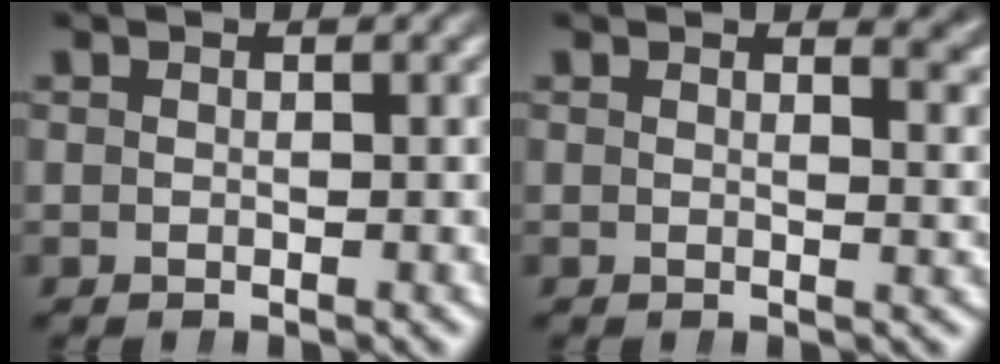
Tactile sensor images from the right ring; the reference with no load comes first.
{"total": 3.0, "force": [2.3, 0.7, 1.9], "torque": [-0.006, 0.000, 0.029]}